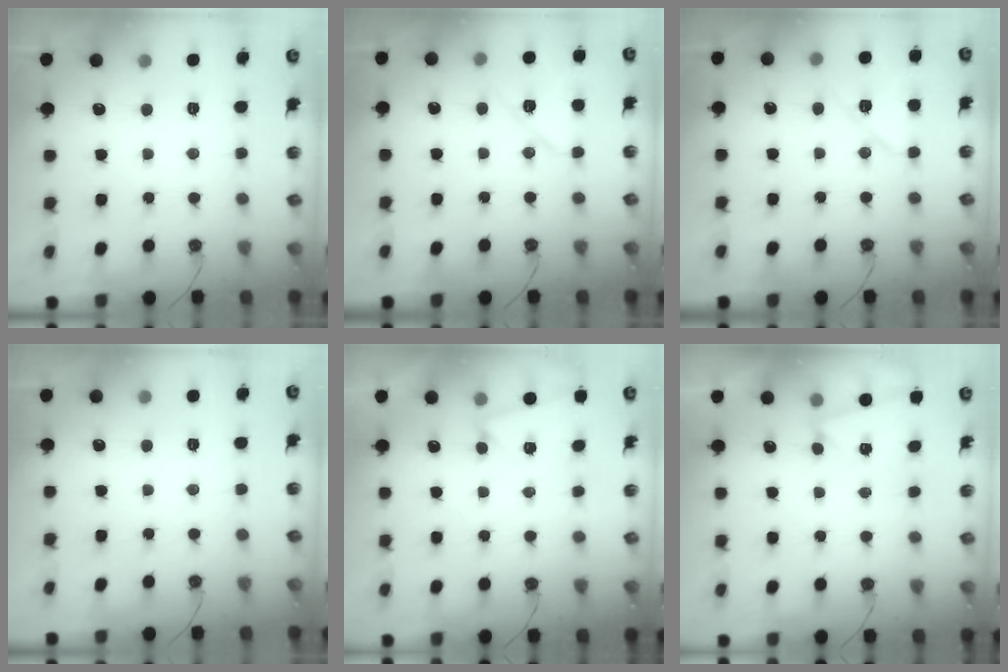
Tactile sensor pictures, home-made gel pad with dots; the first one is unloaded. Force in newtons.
{"total": 8.9, "press": 8.7, "slide": 1.8}
{"total": 8.9, "press": 8.7, "slide": 1.8}
{"total": 0.0}
{"total": 3.7, "press": 2.8, "slide": 2.4}
{"total": 2.4, "press": 1.8, "slide": 1.7}